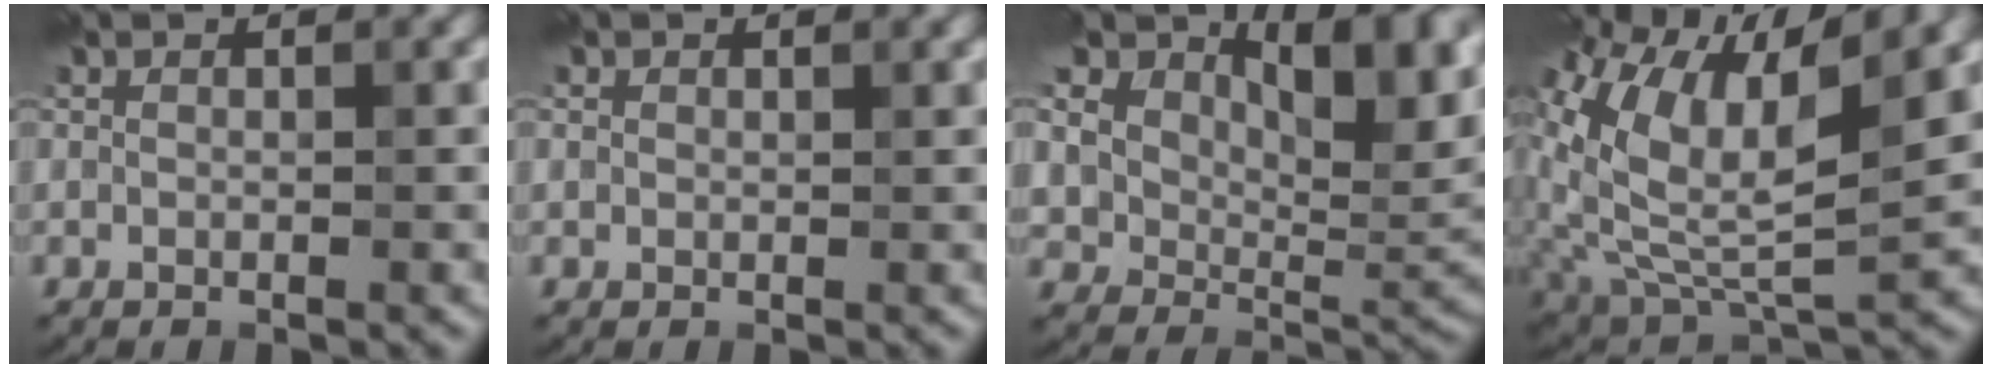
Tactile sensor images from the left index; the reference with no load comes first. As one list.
[{"total": 0.6, "force": [0.3, 0.5, 0.1], "torque": [-0.001, -0.002, 0.003]}, {"total": 12.7, "force": [6.5, 7.1, 8.3], "torque": [-0.136, 0.013, 0.112]}, {"total": 11.0, "force": [4.5, 4.1, 9.1], "torque": [-0.203, 0.012, 0.087]}]